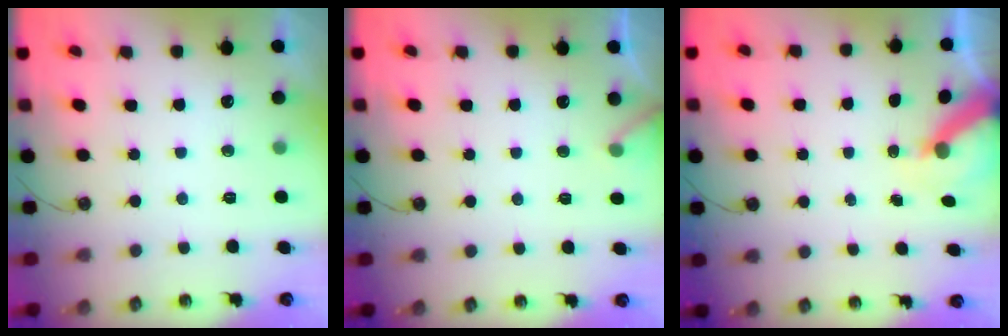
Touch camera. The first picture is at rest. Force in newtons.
{"total": 6.3, "press": 6.3, "slide": 0.4}
{"total": 5.8, "press": 5.8, "slide": 0.4}